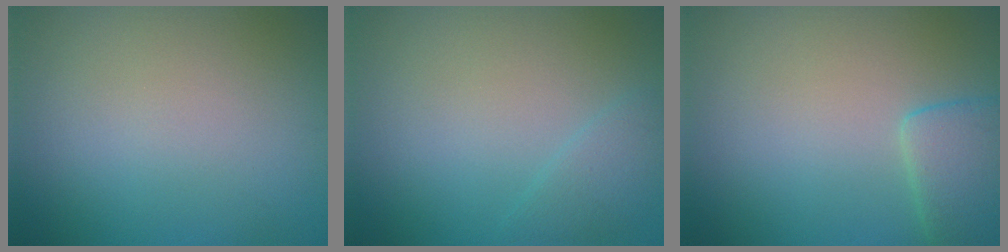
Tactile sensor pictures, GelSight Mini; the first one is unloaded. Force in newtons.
{"total": 1.5, "press": 1.5, "slide": 0.1}
{"total": 3.1, "press": 3.1, "slide": 0.3}